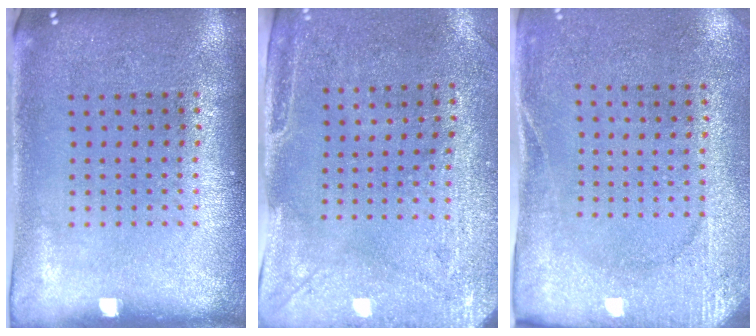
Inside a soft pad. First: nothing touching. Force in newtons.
{"total": 3.0, "press": 2.4, "slide": 1.8}
{"total": 2.7, "press": 2.3, "slide": 1.3}